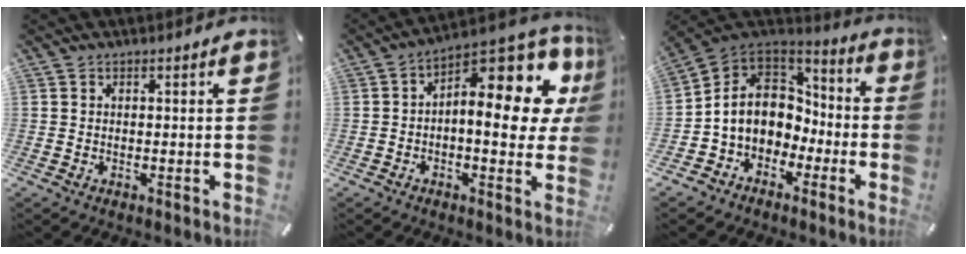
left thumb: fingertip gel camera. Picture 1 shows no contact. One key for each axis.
{"total": 16.1, "fx": 3.4, "fy": 8.4, "fz": 13.3, "tx": -0.172, "ty": -0.038, "tz": 0.053}
{"total": 10.5, "fx": -1.7, "fy": 9.4, "fz": 4.2, "tx": -0.105, "ty": 0.003, "tz": -0.028}